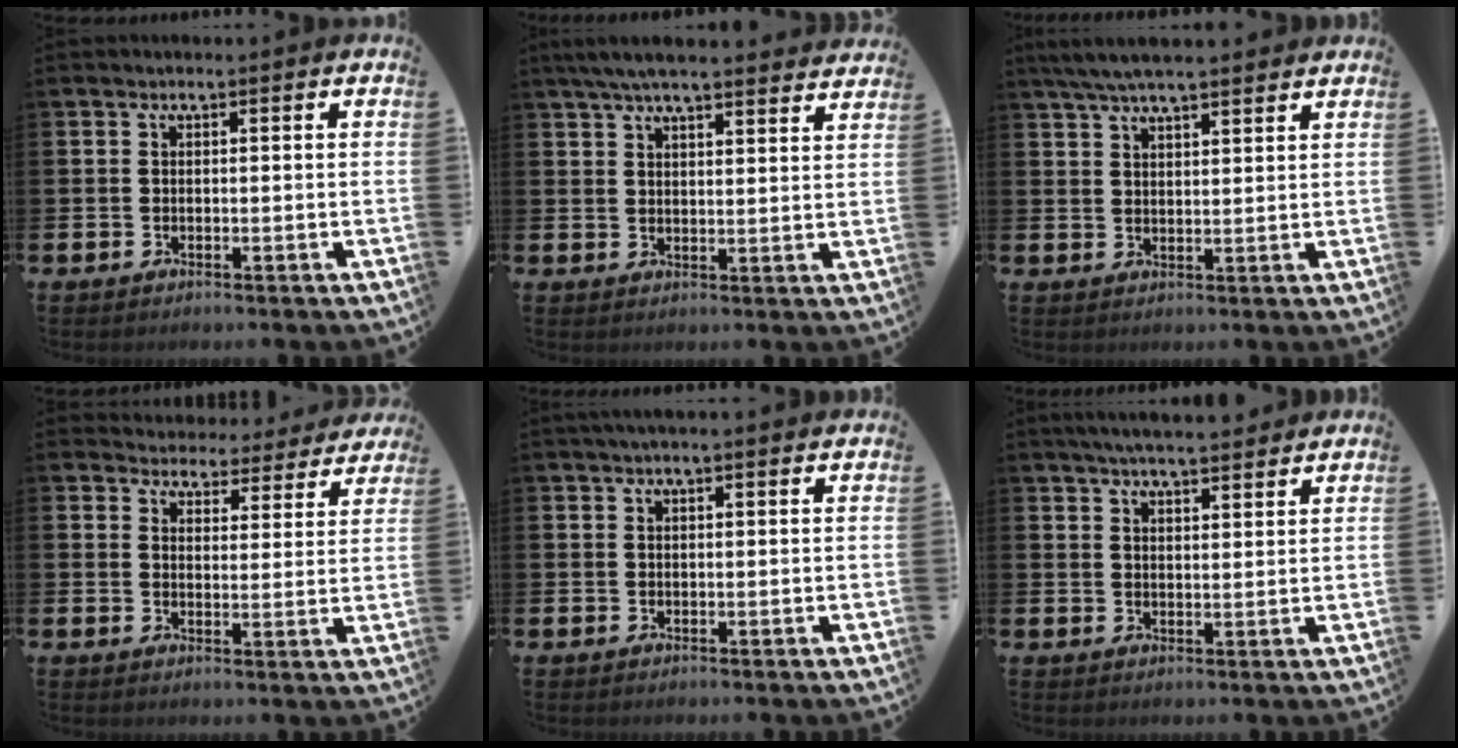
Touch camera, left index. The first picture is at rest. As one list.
[{"total": 6.0, "force": [5.6, 0.6, 2.0], "torque": [-0.048, -0.019, 0.103]}, {"total": 5.6, "force": [5.1, 0.9, 2.2], "torque": [-0.052, -0.011, 0.093]}, {"total": 4.2, "force": [4.1, 1.1, 0.0], "torque": [-0.015, -0.036, 0.068]}, {"total": 1.6, "force": [1.5, 0.0, 0.8], "torque": [-0.011, 0.000, 0.025]}, {"total": 5.0, "force": [4.9, 0.3, 1.3], "torque": [-0.022, -0.021, 0.086]}]